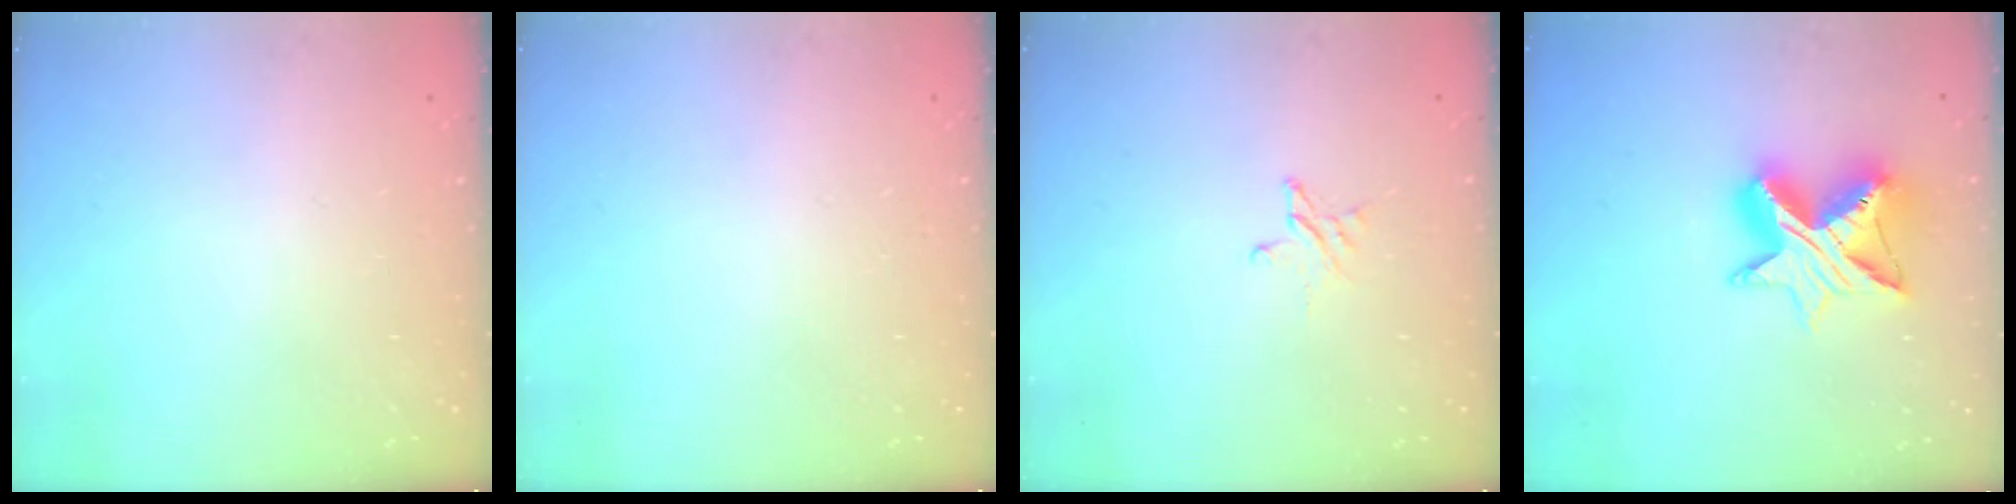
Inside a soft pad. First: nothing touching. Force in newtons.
{"total": 0.0}
{"total": 2.7, "press": 2.7, "slide": 0.2}
{"total": 12.6, "press": 12.6, "slide": 0.7}